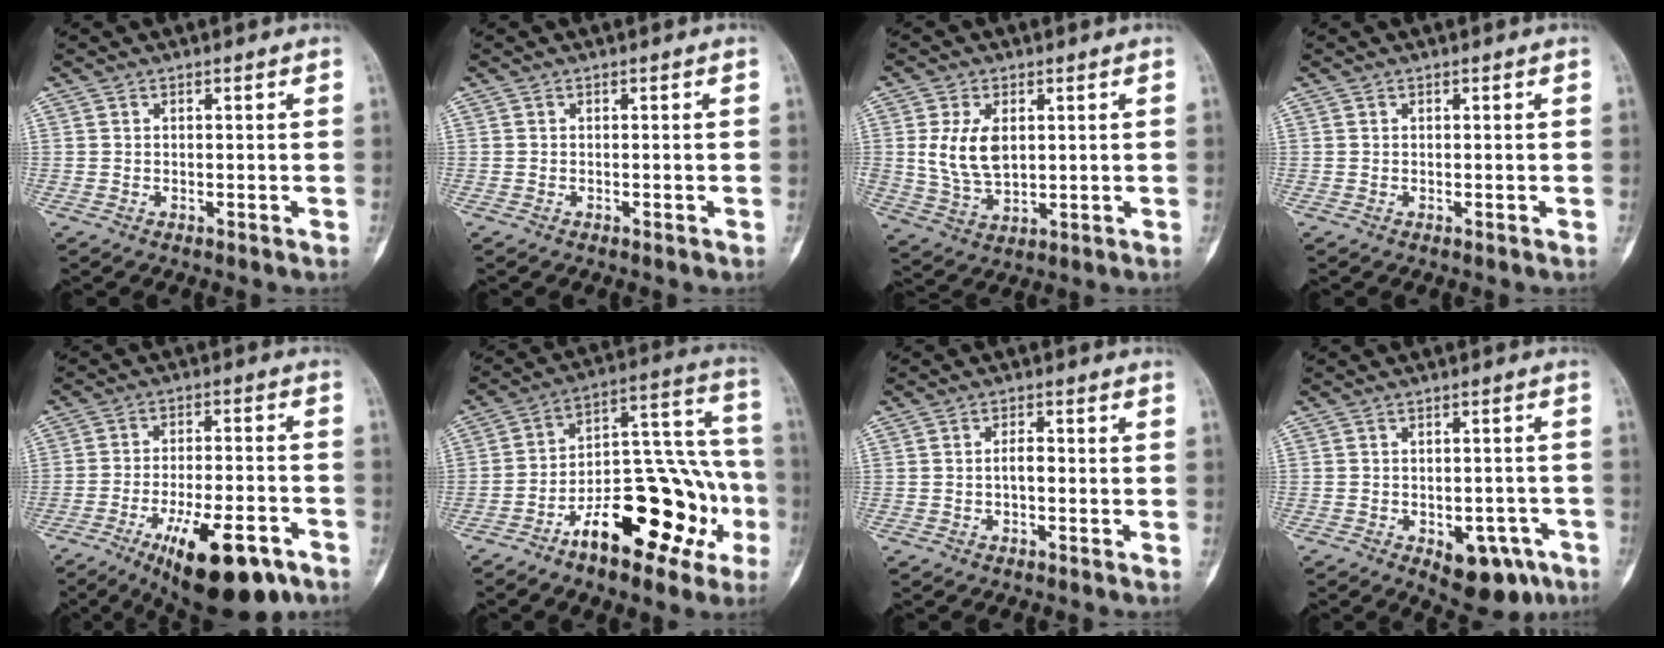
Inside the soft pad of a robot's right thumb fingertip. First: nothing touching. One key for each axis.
{"total": 0.0}
{"total": 8.9, "fx": 1.6, "fy": 5.4, "fz": 7.0, "tx": -0.128, "ty": -0.010, "tz": 0.043}
{"total": 0.0}
{"total": 18.1, "fx": -10.3, "fy": 6.4, "fz": 13.4, "tx": -0.189, "ty": 0.049, "tz": -0.154}
{"total": 24.6, "fx": -10.0, "fy": 11.3, "fz": 19.5, "tx": -0.261, "ty": 0.088, "tz": -0.144}
{"total": 2.3, "fx": -0.5, "fy": 1.1, "fz": 2.0, "tx": -0.028, "ty": 0.011, "tz": -0.009}
{"total": 10.1, "fx": -5.0, "fy": 5.5, "fz": 6.8, "tx": -0.053, "ty": 0.026, "tz": -0.057}